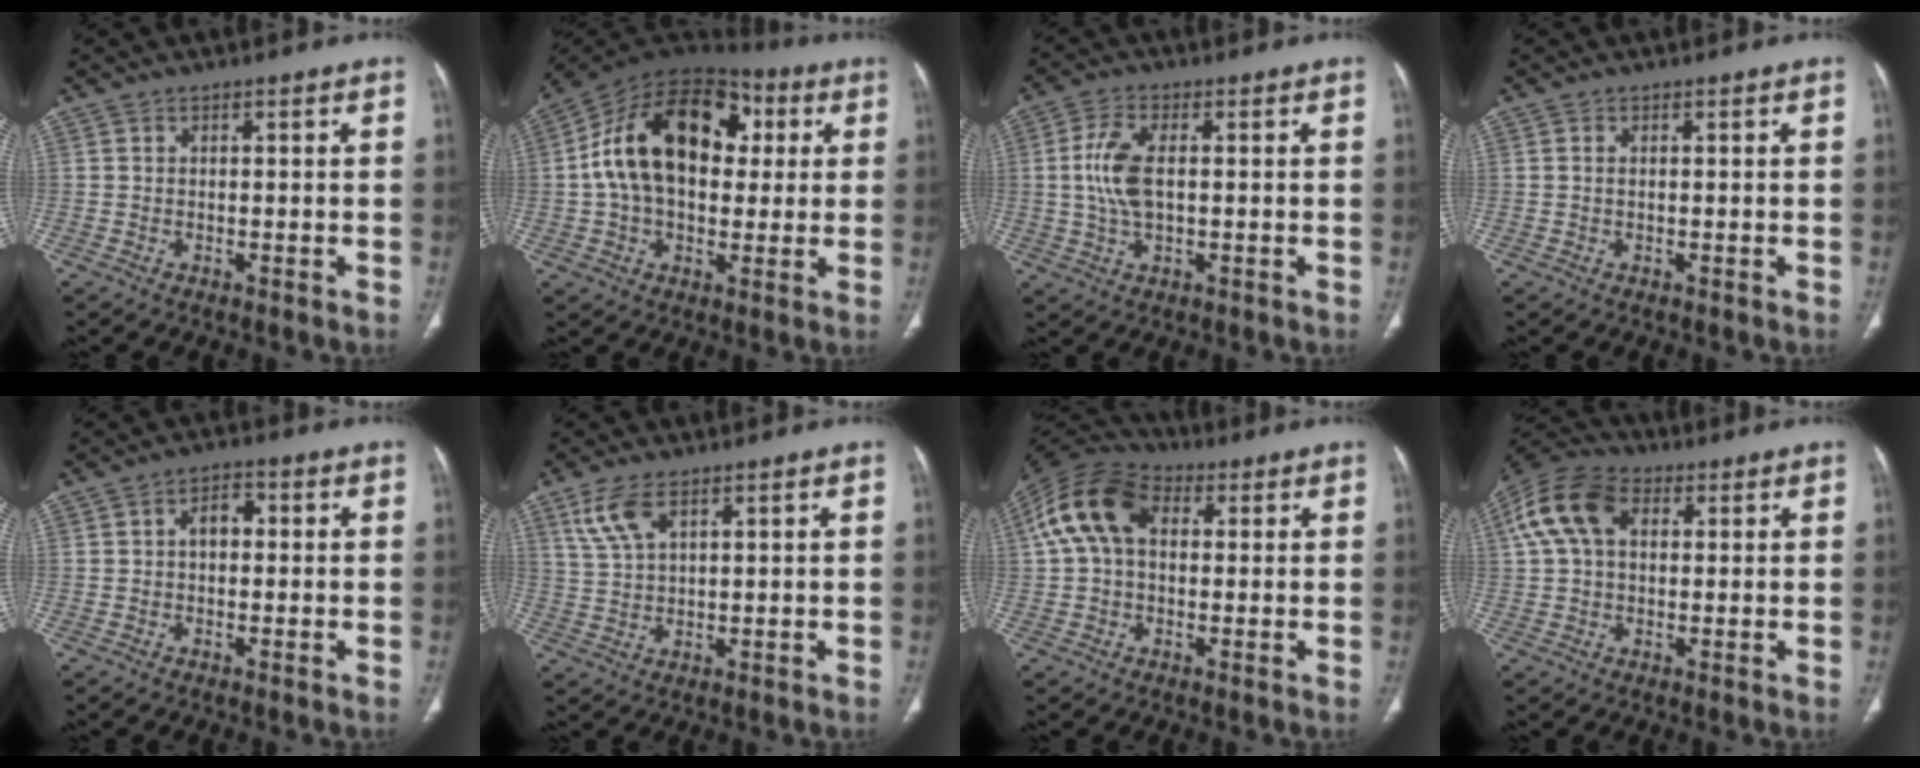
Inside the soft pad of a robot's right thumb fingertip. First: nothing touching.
{"total": 22.5, "force": [3.7, 14.5, 16.8], "torque": [-0.275, 0.030, 0.052]}
{"total": 8.0, "force": [0.5, 4.0, 6.9], "torque": [-0.152, 0.004, 0.010]}
{"total": 0.6, "force": [0.2, 0.3, 0.5], "torque": [-0.013, 0.005, 0.004]}
{"total": 3.7, "force": [0.2, 2.5, 2.8], "torque": [-0.035, 0.015, -0.002]}
{"total": 6.4, "force": [3.5, 2.7, 4.6], "torque": [-0.102, -0.005, 0.079]}
{"total": 13.3, "force": [2.7, 8.8, 9.6], "torque": [-0.187, 0.037, 0.041]}
{"total": 12.2, "force": [3.3, 8.0, 8.6], "torque": [-0.172, 0.030, 0.055]}